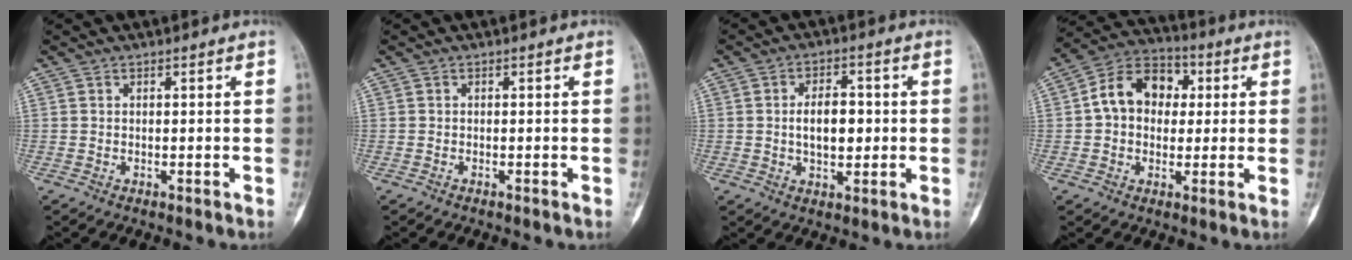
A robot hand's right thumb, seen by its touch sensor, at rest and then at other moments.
{"total": 0.0}
{"total": 7.3, "force": [0.0, 4.2, 5.9], "torque": [-0.075, 0.005, 0.000]}
{"total": 12.2, "force": [1.6, 9.4, 7.7], "torque": [-0.098, 0.027, 0.016]}